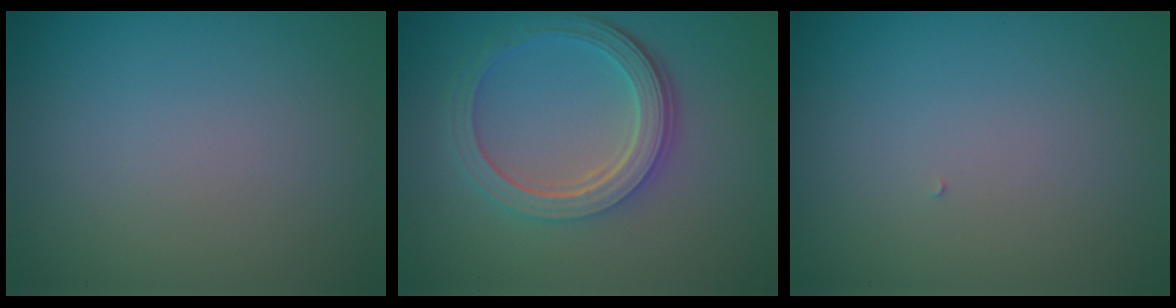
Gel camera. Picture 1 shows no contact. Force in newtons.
{"total": 5.2, "press": 3.8, "slide": 3.5}
{"total": 0.0}